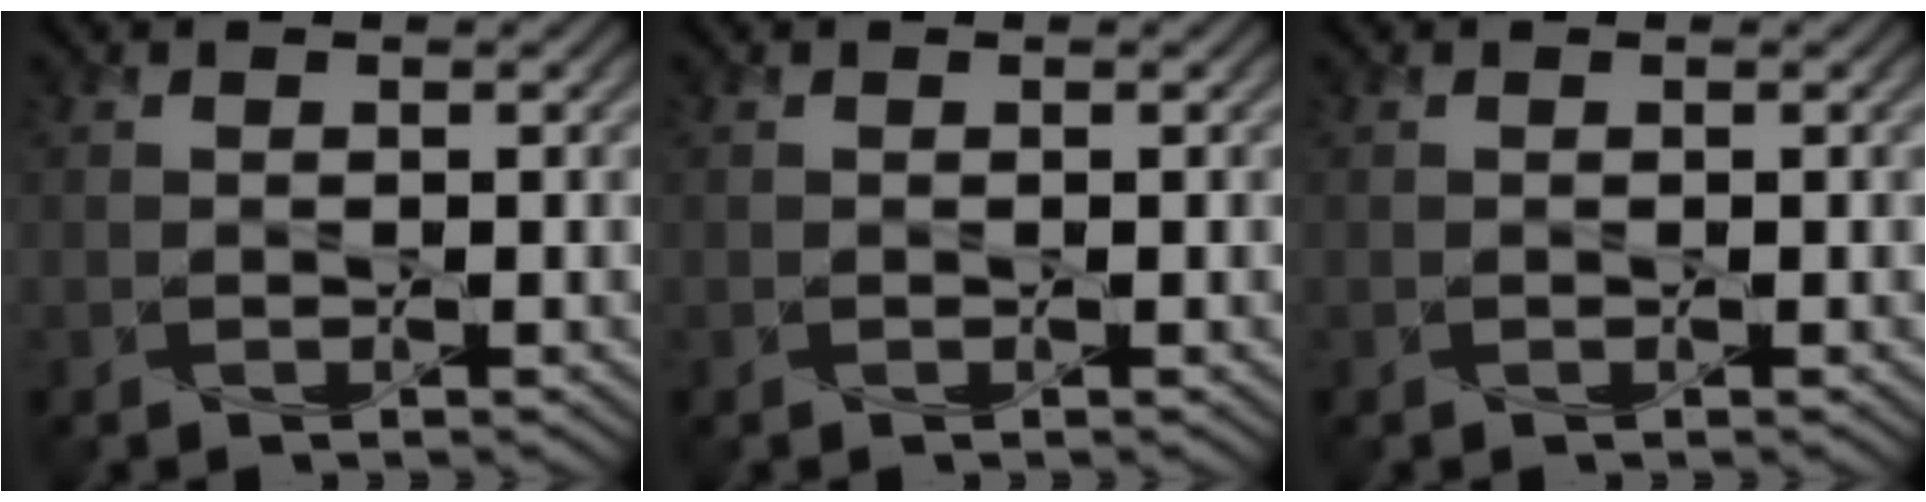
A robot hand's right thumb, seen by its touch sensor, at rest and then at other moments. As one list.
[{"total": 0.0}, {"total": 0.0}]